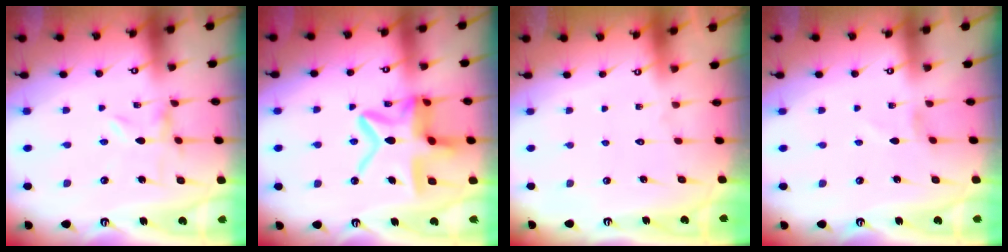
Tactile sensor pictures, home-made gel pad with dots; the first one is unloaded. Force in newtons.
{"total": 17.6, "press": 17.5, "slide": 1.6}
{"total": 1.6, "press": 1.6, "slide": 0.1}
{"total": 0.0}